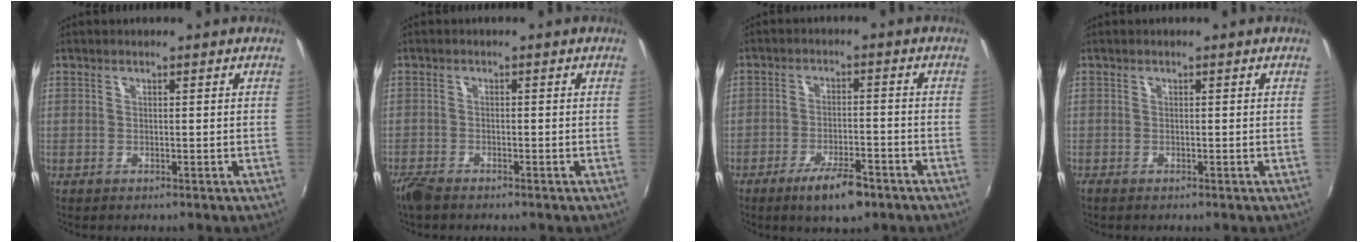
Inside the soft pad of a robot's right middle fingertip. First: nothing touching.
{"total": 3.4, "force": [-2.9, 0.9, 1.4], "torque": [-0.041, -0.012, -0.060]}
{"total": 7.5, "force": [-4.9, 2.2, 5.2], "torque": [-0.107, -0.005, -0.076]}
{"total": 0.0}